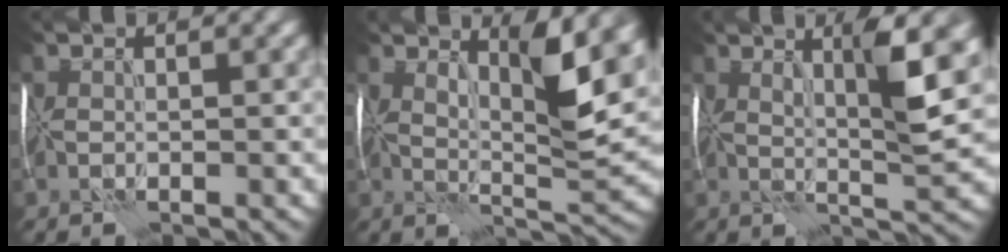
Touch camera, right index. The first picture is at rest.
{"total": 6.8, "force": [3.3, 1.1, 5.8], "torque": [-0.089, -0.005, 0.061]}
{"total": 6.0, "force": [2.7, 0.5, 5.4], "torque": [-0.076, 0.001, 0.048]}